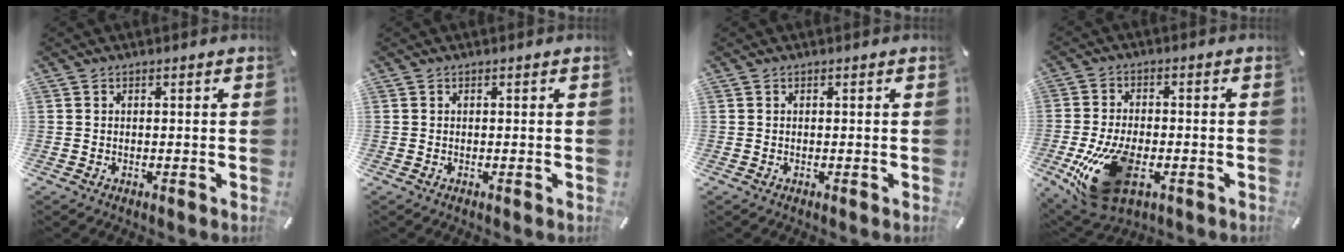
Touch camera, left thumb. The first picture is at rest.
{"total": 0.0}
{"total": 0.0}
{"total": 16.6, "force": [-5.2, 9.3, 12.7], "torque": [-0.253, 0.005, -0.079]}